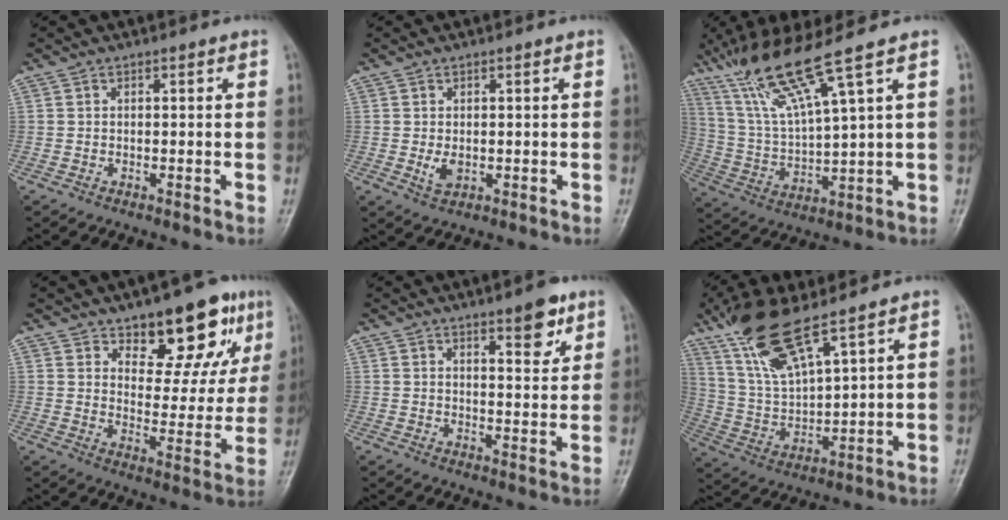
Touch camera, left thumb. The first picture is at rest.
{"total": 2.6, "force": [-0.1, 1.8, 1.9], "torque": [-0.026, -0.008, 0.003]}
{"total": 15.0, "force": [9.4, 0.5, 11.6], "torque": [-0.228, -0.038, 0.187]}
{"total": 14.9, "force": [9.4, 6.8, 9.3], "torque": [-0.064, -0.057, 0.137]}
{"total": 6.4, "force": [4.0, 2.0, 4.5], "torque": [-0.047, -0.024, 0.054]}
{"total": 13.7, "force": [9.3, 3.0, 9.6], "torque": [-0.190, -0.042, 0.200]}